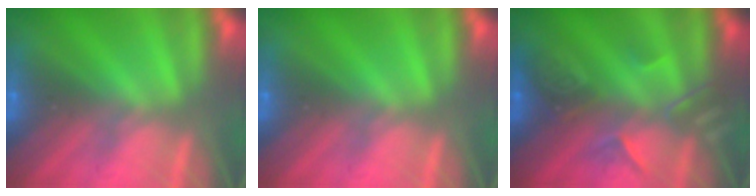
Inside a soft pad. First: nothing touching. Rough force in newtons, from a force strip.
{"total": 0.0}
{"total": 2.4}